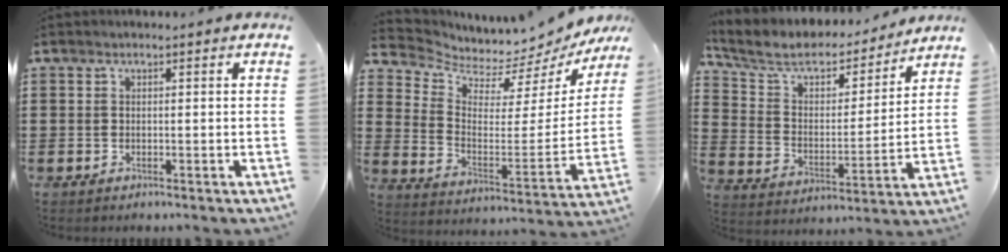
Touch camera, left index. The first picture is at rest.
{"total": 4.8, "force": [4.7, 0.8, 0.5], "torque": [-0.035, -0.061, 0.072]}
{"total": 6.9, "force": [5.7, 2.8, 2.8], "torque": [-0.085, -0.034, 0.094]}